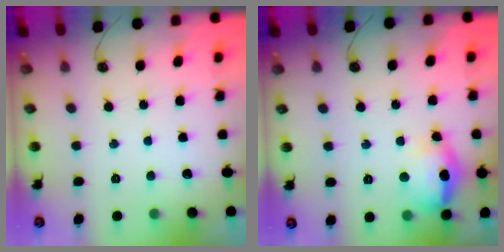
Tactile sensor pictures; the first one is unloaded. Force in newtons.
{"total": 15.2, "press": 14.2, "slide": 5.5}